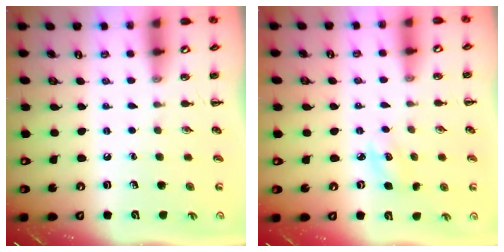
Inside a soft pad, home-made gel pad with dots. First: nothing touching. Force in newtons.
{"total": 4.9, "press": 4.7, "slide": 1.2}